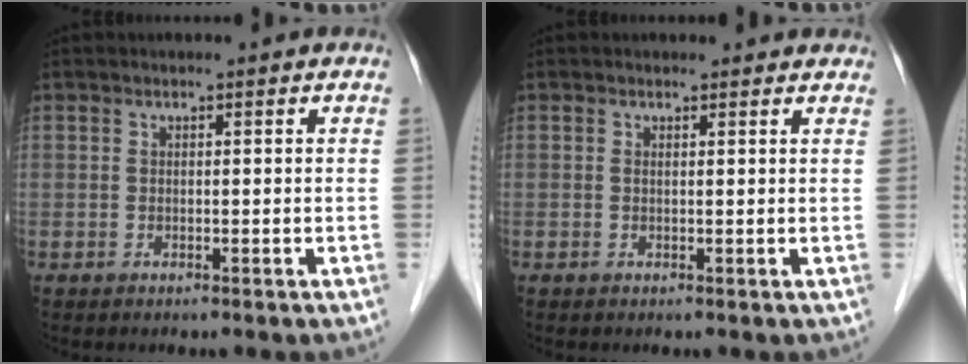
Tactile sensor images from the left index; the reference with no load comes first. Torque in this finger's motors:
{"motor_torque": [-0.17, -0.19, -0.43, -0.15]}